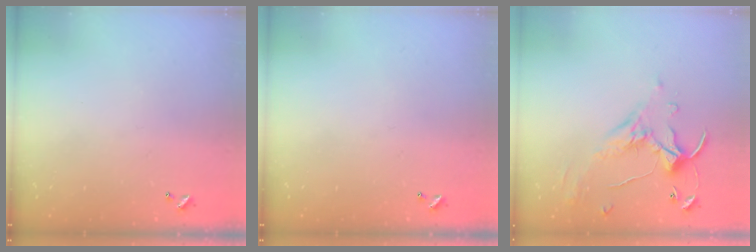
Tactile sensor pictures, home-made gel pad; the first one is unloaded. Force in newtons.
{"total": 0.0}
{"total": 1.1, "press": 0.4, "slide": 1.0}